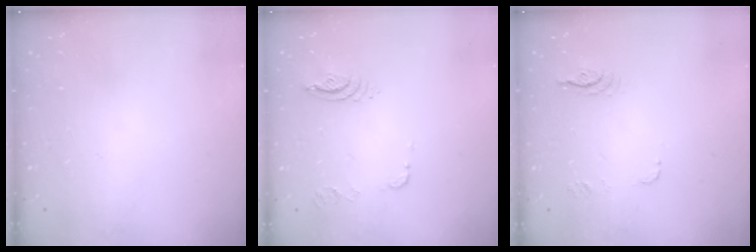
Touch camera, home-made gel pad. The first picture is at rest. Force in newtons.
{"total": 9.4, "press": 9.4, "slide": 1.1}
{"total": 6.0, "press": 6.0, "slide": 0.4}